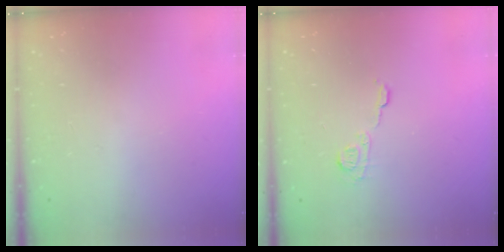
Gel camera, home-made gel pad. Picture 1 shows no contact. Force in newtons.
{"total": 7.3, "press": 7.3, "slide": 0.1}